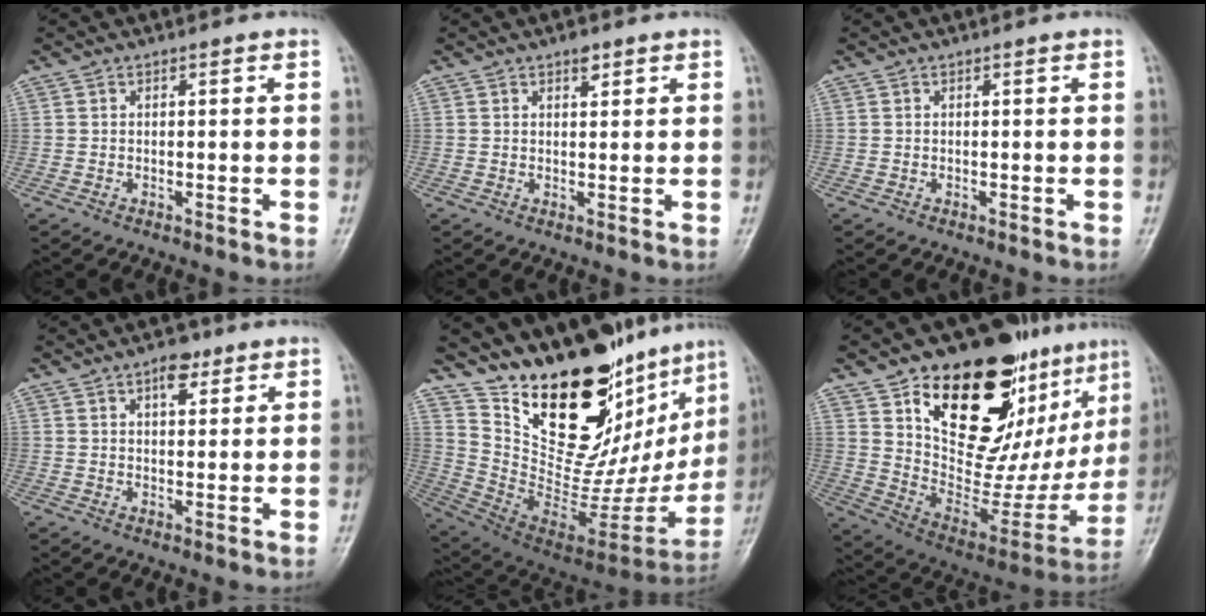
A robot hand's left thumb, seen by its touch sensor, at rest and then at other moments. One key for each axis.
{"total": 2.0, "fx": 1.3, "fy": 0.9, "fz": 1.1, "tx": -0.009, "ty": -0.006, "tz": 0.019}
{"total": 0.0}
{"total": 4.4, "fx": 2.5, "fy": 2.3, "fz": 2.8, "tx": -0.025, "ty": -0.010, "tz": 0.035}
{"total": 30.3, "fx": 20.6, "fy": 13.9, "fz": 17.3, "tx": -0.223, "ty": -0.106, "tz": 0.335}
{"total": 31.9, "fx": 16.5, "fy": 16.0, "fz": 22.2, "tx": -0.269, "ty": -0.049, "tz": 0.271}